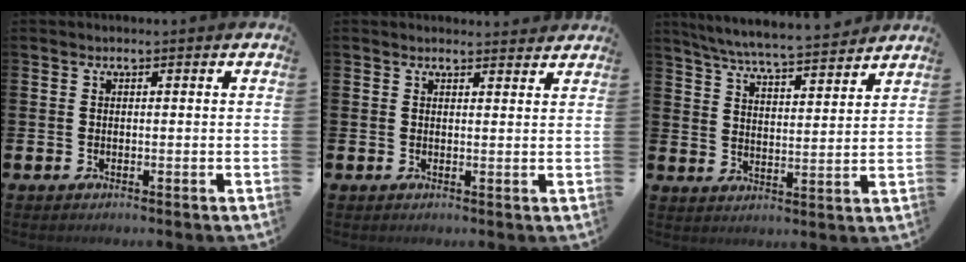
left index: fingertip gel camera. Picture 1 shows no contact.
{"total": 1.6, "force": [1.6, 0.3, -0.1], "torque": [0.013, -0.009, 0.026]}
{"total": 6.6, "force": [6.4, 0.0, 1.7], "torque": [-0.054, -0.045, 0.111]}